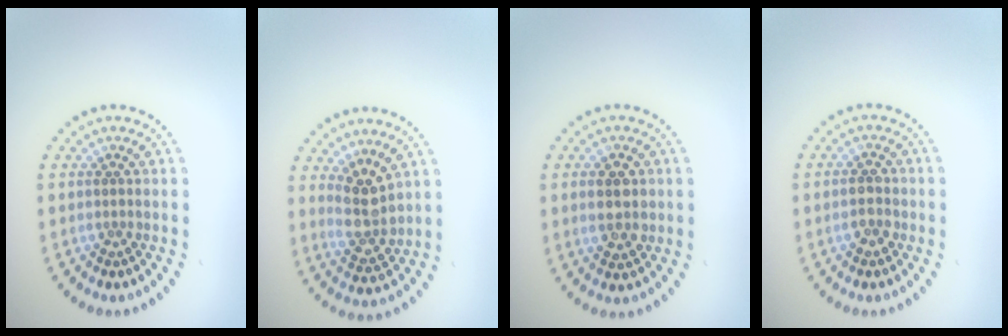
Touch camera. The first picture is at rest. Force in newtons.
{"total": 3.2, "press": 2.9, "slide": 1.5}
{"total": 2.6, "press": 2.6, "slide": 0.4}
{"total": 1.8, "press": 1.8, "slide": 0.0}